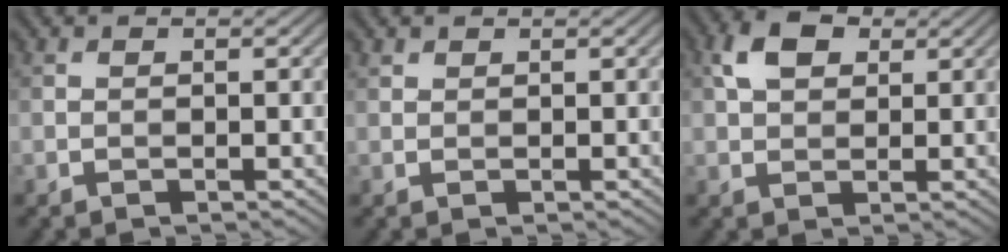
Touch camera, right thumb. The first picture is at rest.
{"total": 0.7, "force": [0.6, 0.3, 0.1], "torque": [-0.004, 0.000, 0.015]}
{"total": 5.0, "force": [1.9, 3.3, 3.2], "torque": [-0.069, 0.010, 0.031]}